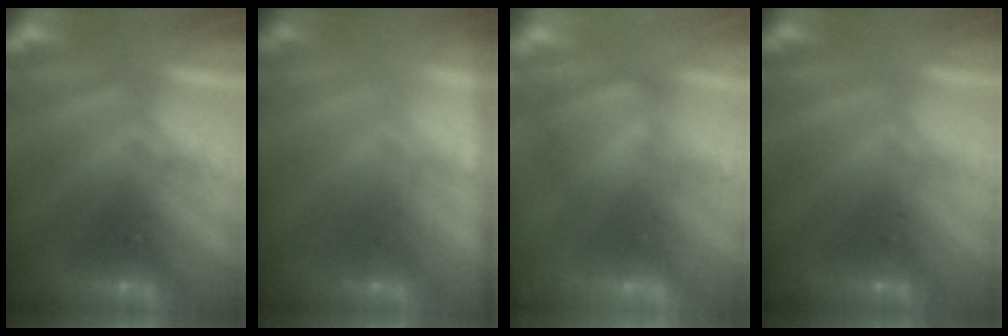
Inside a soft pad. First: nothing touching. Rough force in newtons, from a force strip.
{"total": 1.7}
{"total": 3.5}
{"total": 2.0}